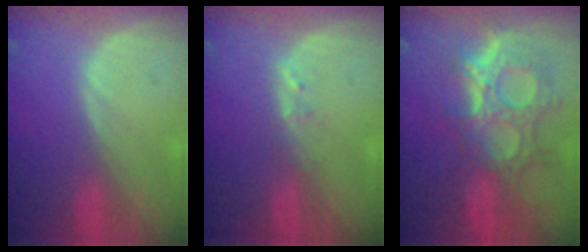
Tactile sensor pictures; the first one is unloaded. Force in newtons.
{"total": 1.2, "press": 1.1, "slide": 0.2}
{"total": 12.1, "press": 10.8, "slide": 5.4}